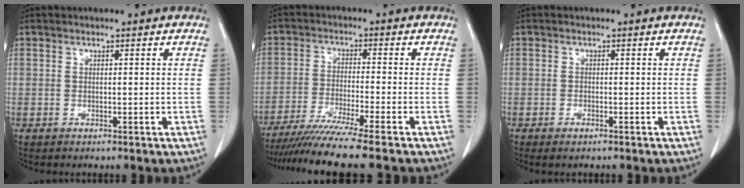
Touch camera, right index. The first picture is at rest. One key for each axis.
{"total": 10.8, "fx": -8.9, "fy": -1.8, "fz": 5.8, "tx": -0.082, "ty": -0.036, "tz": -0.144}
{"total": 1.4, "fx": -1.0, "fy": 0.4, "fz": 1.0, "tx": -0.017, "ty": -0.002, "tz": -0.012}